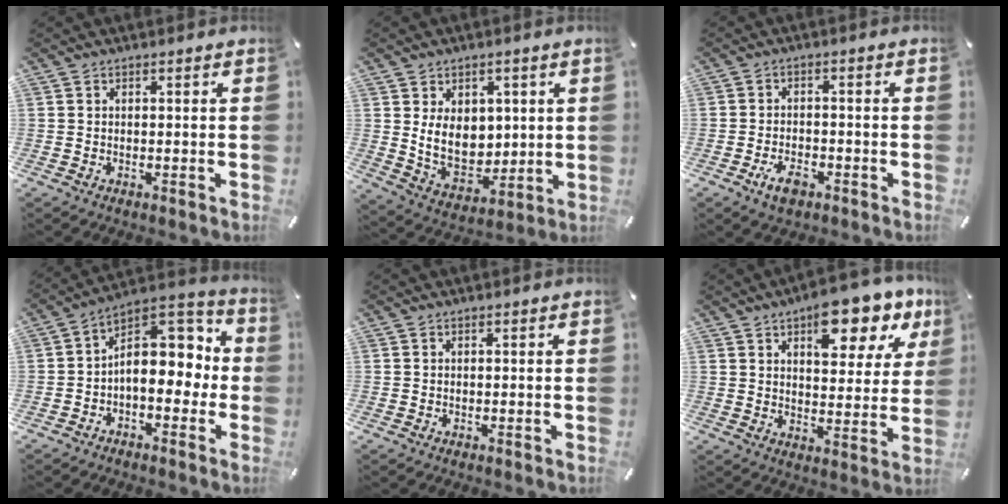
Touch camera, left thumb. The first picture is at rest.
{"total": 10.1, "force": [2.5, 8.0, 5.7], "torque": [-0.111, -0.016, 0.049]}
{"total": 4.9, "force": [-2.6, 2.7, 3.1], "torque": [-0.068, 0.009, -0.049]}
{"total": 13.1, "force": [1.3, 8.9, 9.5], "torque": [-0.107, -0.016, 0.022]}
{"total": 0.0}
{"total": 13.4, "force": [8.5, 6.3, 8.2], "torque": [-0.086, -0.052, 0.140]}